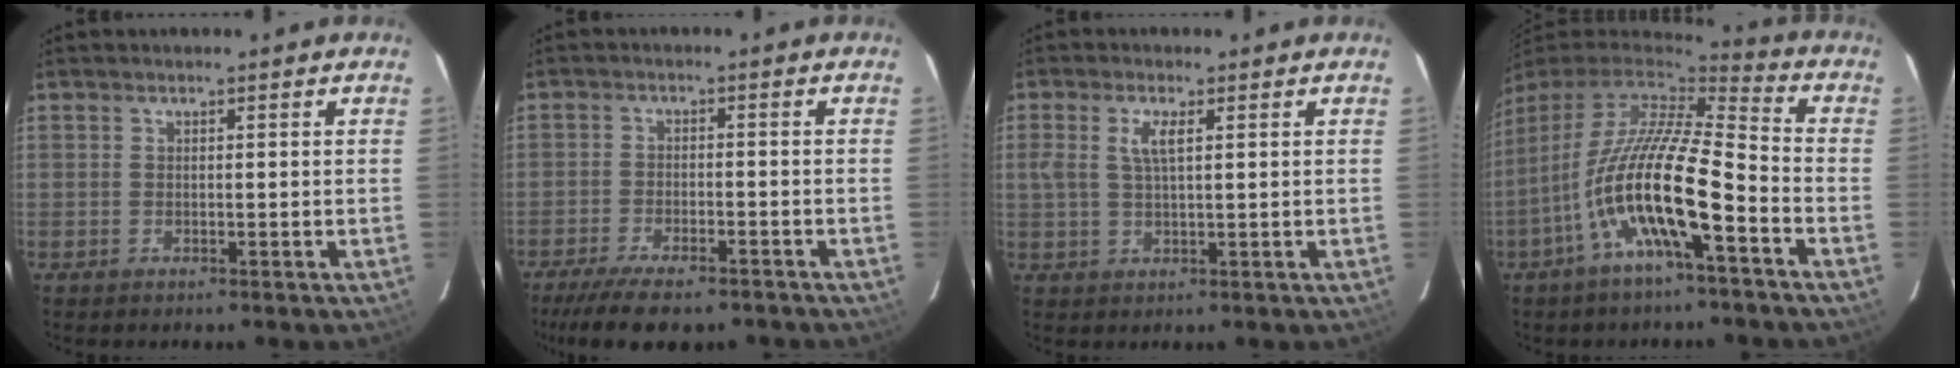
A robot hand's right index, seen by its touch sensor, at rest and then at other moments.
{"total": 12.3, "force": [-9.9, 3.7, 6.4], "torque": [-0.142, -0.030, -0.158]}
{"total": 3.7, "force": [1.1, 1.0, 3.4], "torque": [-0.068, 0.004, 0.023]}
{"total": 17.2, "force": [-6.8, 3.2, 15.5], "torque": [-0.284, -0.022, -0.134]}